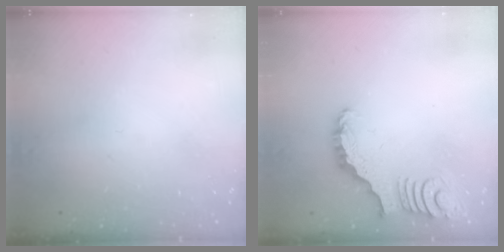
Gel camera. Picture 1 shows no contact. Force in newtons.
{"total": 3.2, "press": 3.1, "slide": 0.6}